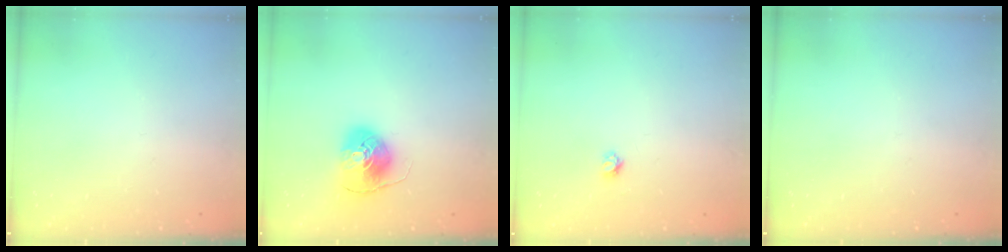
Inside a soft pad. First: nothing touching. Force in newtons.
{"total": 8.1, "press": 8.1, "slide": 0.6}
{"total": 3.4, "press": 3.4, "slide": 0.3}
{"total": 0.0}